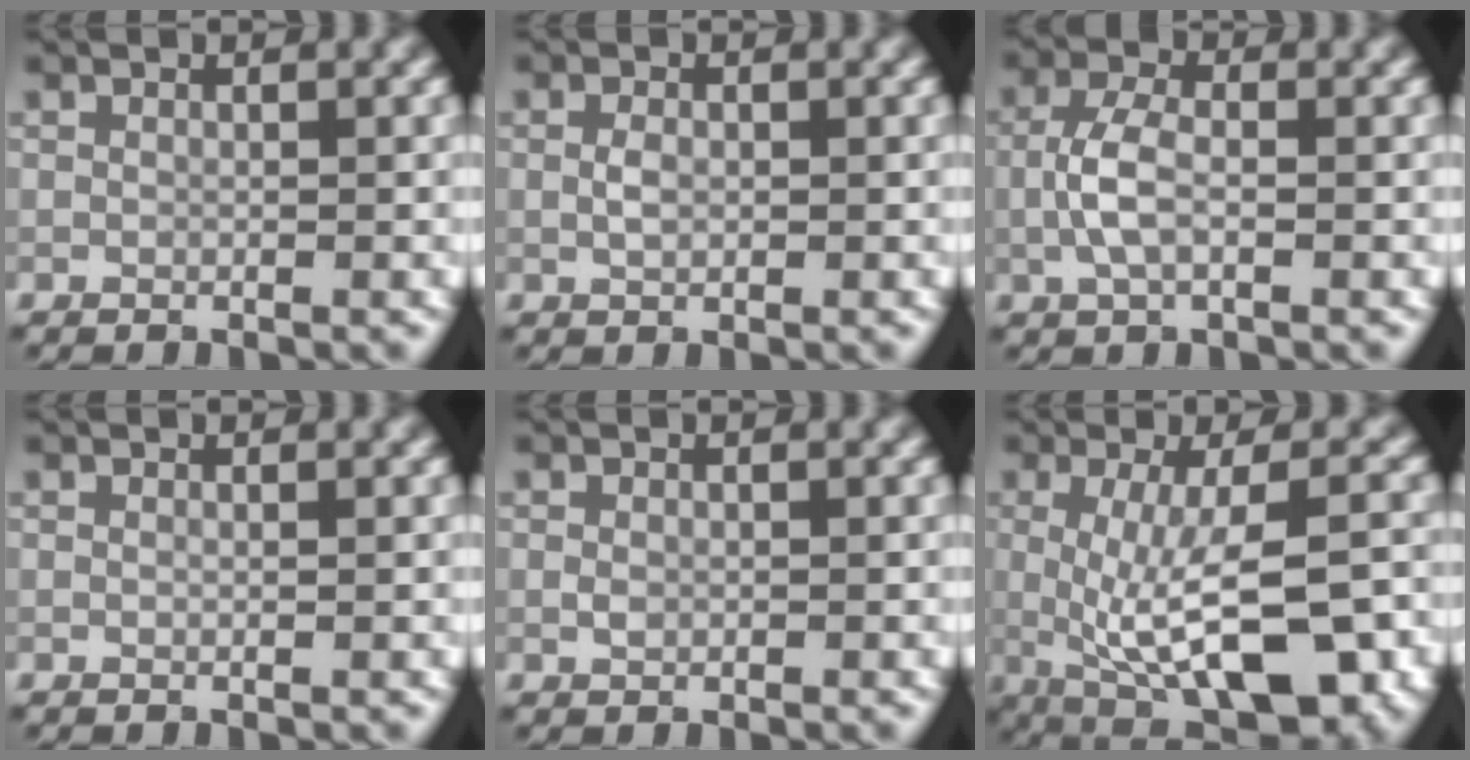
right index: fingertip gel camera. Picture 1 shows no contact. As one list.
[{"total": 1.3, "force": [0.0, 0.8, 1.0], "torque": [-0.023, -0.002, -0.001]}, {"total": 3.4, "force": [-0.8, 1.5, 2.9], "torque": [-0.063, 0.005, -0.022]}, {"total": 0.0}, {"total": 0.7, "force": [0.0, 0.6, 0.5], "torque": [-0.009, -0.002, 0.000]}, {"total": 10.0, "force": [-2.2, 3.2, 9.2], "torque": [-0.155, -0.010, -0.031]}]